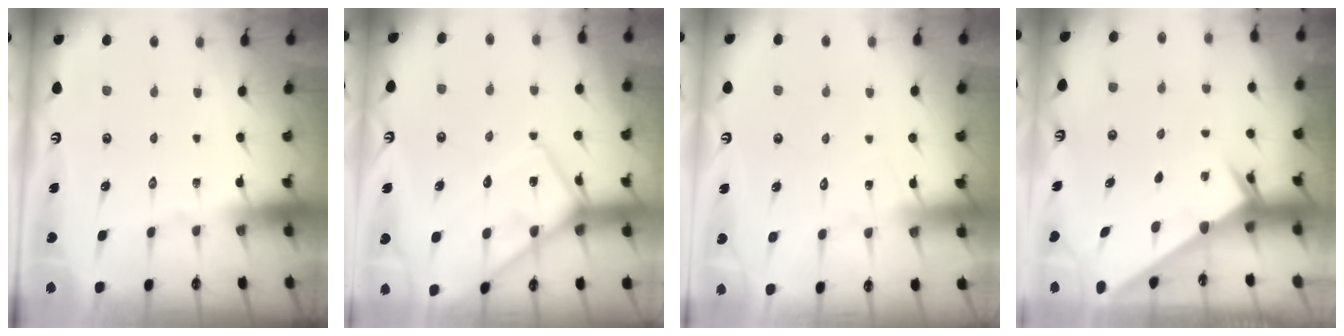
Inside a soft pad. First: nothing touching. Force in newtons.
{"total": 10.3, "press": 10.2, "slide": 0.9}
{"total": 5.8, "press": 5.8, "slide": 0.4}
{"total": 1.8, "press": 1.8, "slide": 0.0}